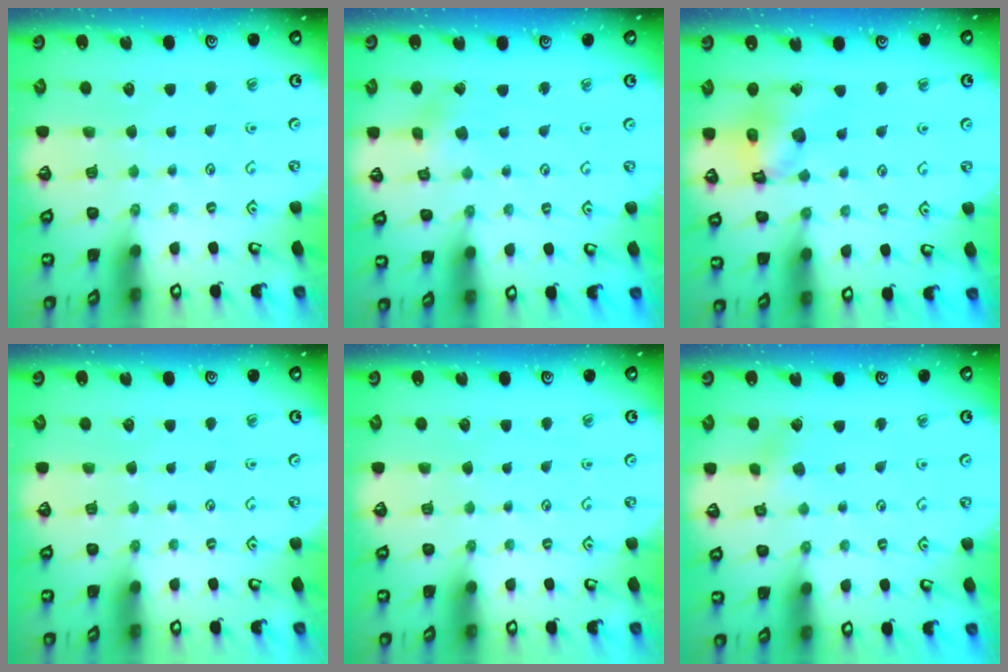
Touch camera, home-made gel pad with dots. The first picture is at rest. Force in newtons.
{"total": 2.2, "press": 2.2, "slide": 0.1}
{"total": 14.1, "press": 14.0, "slide": 1.6}
{"total": 0.0}
{"total": 0.0}
{"total": 2.9, "press": 2.9, "slide": 0.7}